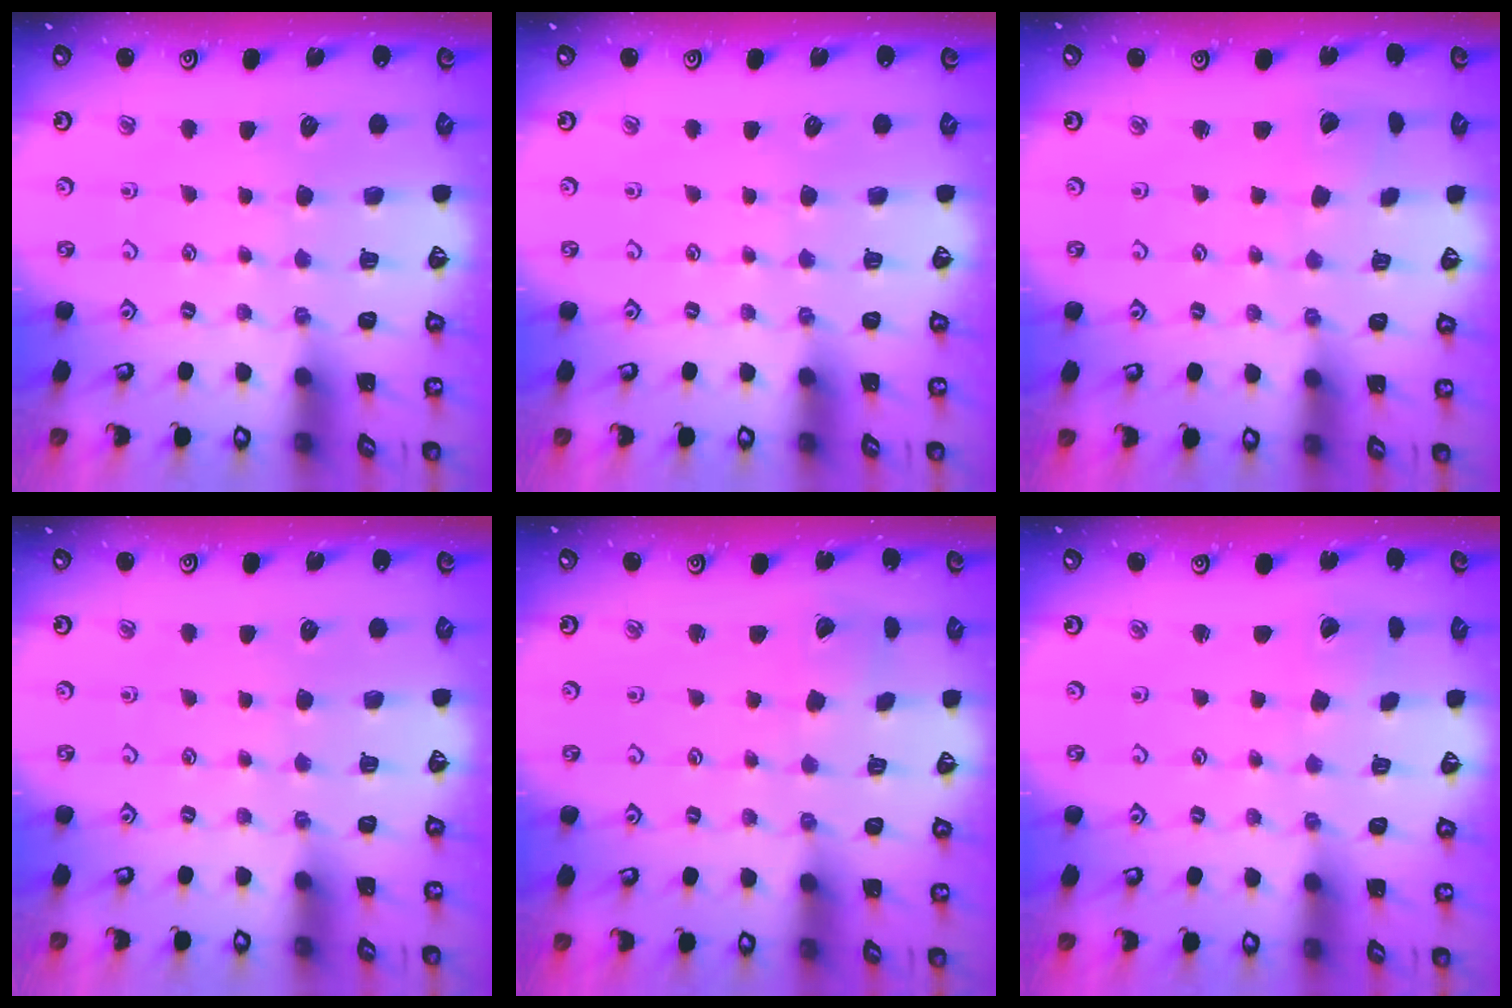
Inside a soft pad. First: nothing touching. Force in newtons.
{"total": 0.0}
{"total": 2.4, "press": 2.4, "slide": 0.2}
{"total": 0.0}
{"total": 2.6, "press": 2.6, "slide": 0.1}
{"total": 0.9, "press": 0.9, "slide": 0.1}